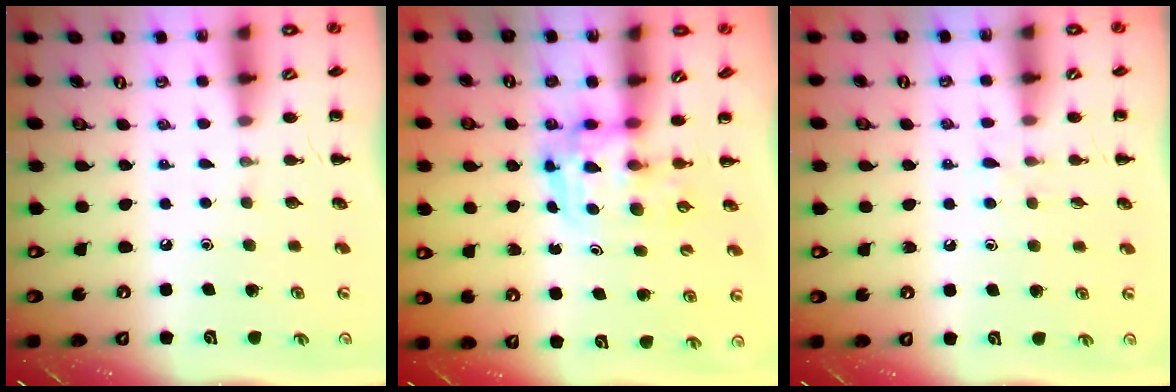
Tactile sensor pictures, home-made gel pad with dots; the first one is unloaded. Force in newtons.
{"total": 3.4, "press": 3.3, "slide": 0.6}
{"total": 4.5, "press": 4.1, "slide": 1.8}